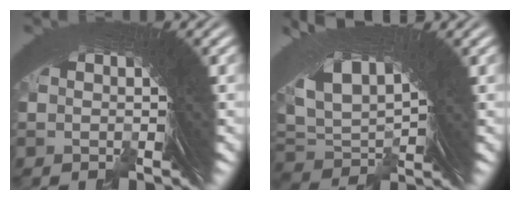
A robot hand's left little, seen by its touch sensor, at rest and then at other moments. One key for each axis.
{"total": 7.5, "fx": 3.5, "fy": 4.5, "fz": 4.8, "tx": -0.128, "ty": -0.016, "tz": 0.073}